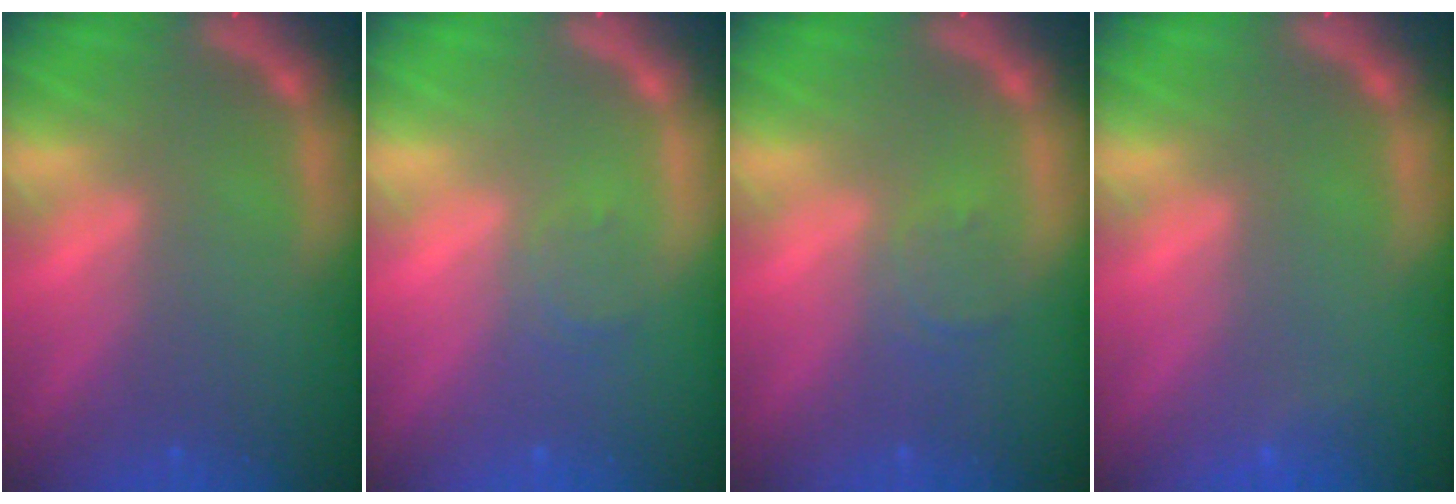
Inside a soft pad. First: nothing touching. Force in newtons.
{"total": 1.5}
{"total": 1.9}
{"total": 0.9}